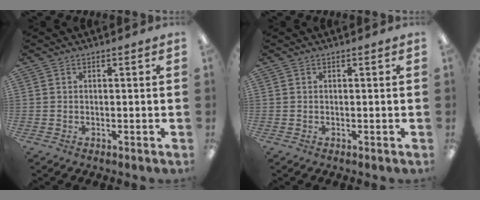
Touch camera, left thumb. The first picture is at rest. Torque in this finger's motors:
{"motor_torque": [-0.07, 0.09, -0.18, 0.08, 0.00]}